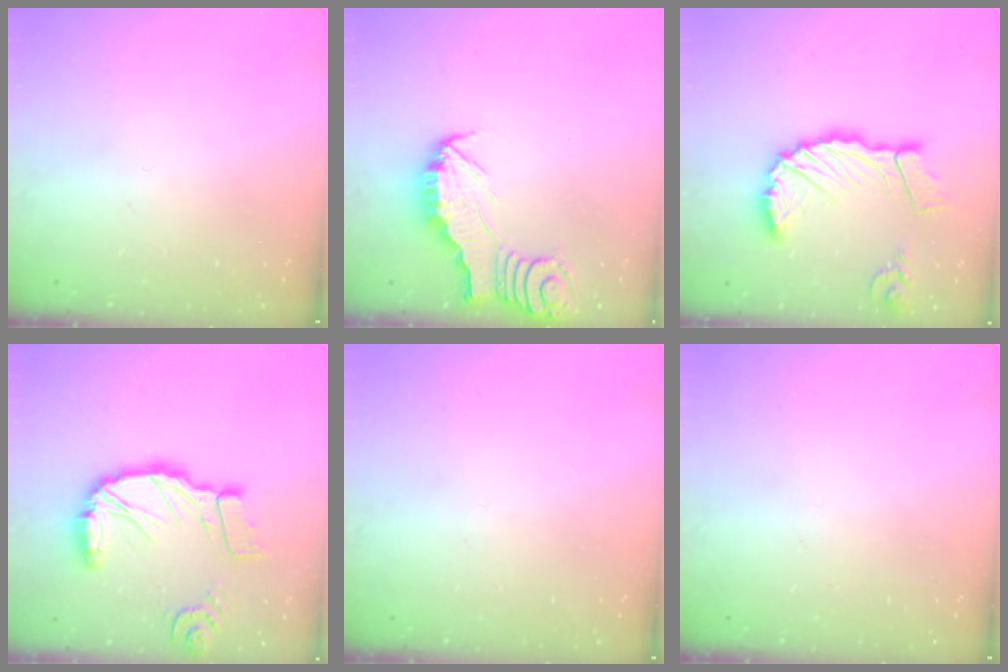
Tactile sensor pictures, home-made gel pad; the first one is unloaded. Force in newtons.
{"total": 2.9, "press": 2.9, "slide": 0.3}
{"total": 14.8, "press": 14.7, "slide": 1.6}
{"total": 15.8, "press": 15.6, "slide": 2.7}
{"total": 0.0}
{"total": 0.0}